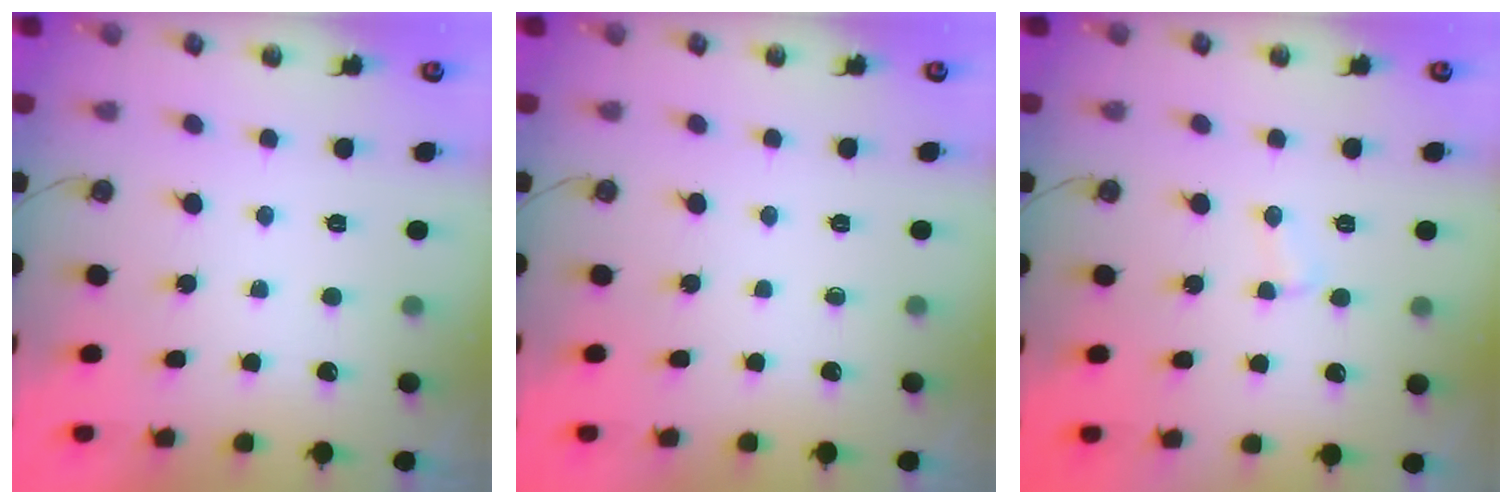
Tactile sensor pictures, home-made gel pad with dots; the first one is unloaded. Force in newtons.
{"total": 0.0}
{"total": 2.8, "press": 2.8, "slide": 0.3}